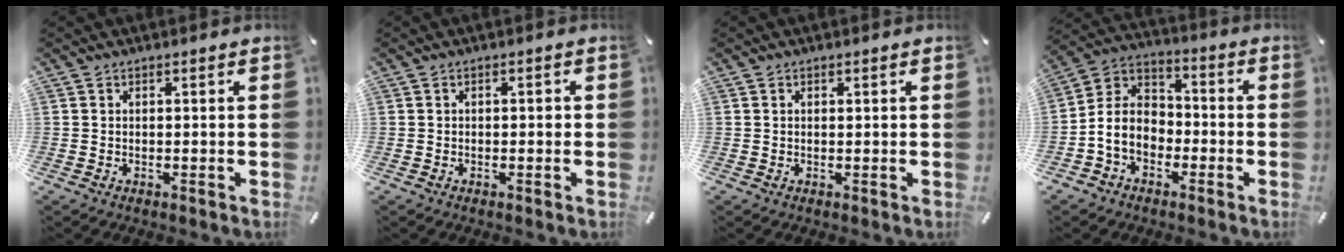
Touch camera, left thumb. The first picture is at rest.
{"total": 1.1, "force": [-0.2, 0.7, 0.8], "torque": [-0.015, 0.005, -0.007]}
{"total": 0.5, "force": [0.2, 0.3, 0.4], "torque": [-0.007, 0.002, 0.003]}
{"total": 7.7, "force": [-2.7, 6.3, 3.5], "torque": [-0.102, 0.009, -0.059]}